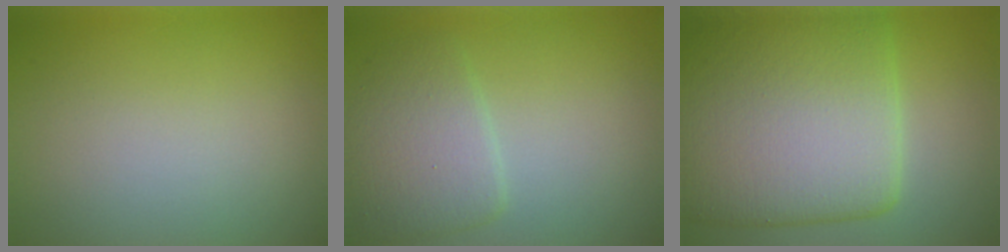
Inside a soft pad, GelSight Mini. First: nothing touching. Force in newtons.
{"total": 3.7, "press": 3.7, "slide": 0.1}
{"total": 13.1, "press": 13.1, "slide": 0.4}